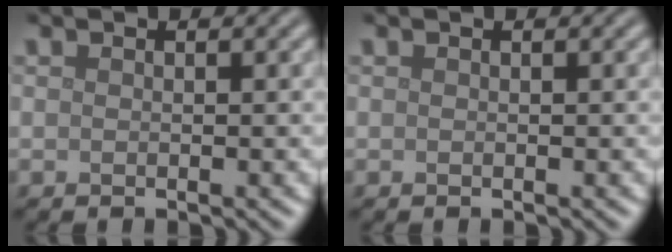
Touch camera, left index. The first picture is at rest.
{"total": 0.0}